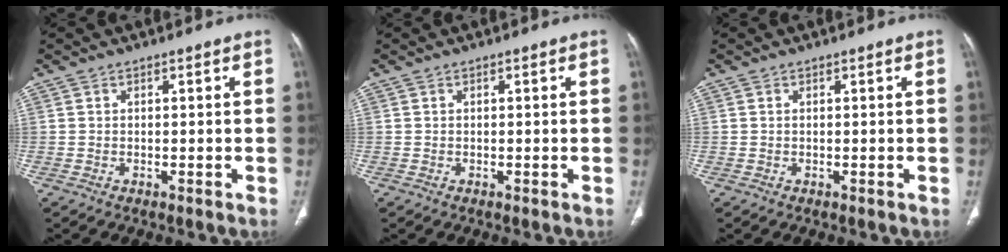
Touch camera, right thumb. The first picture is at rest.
{"total": 0.0}
{"total": 0.0}